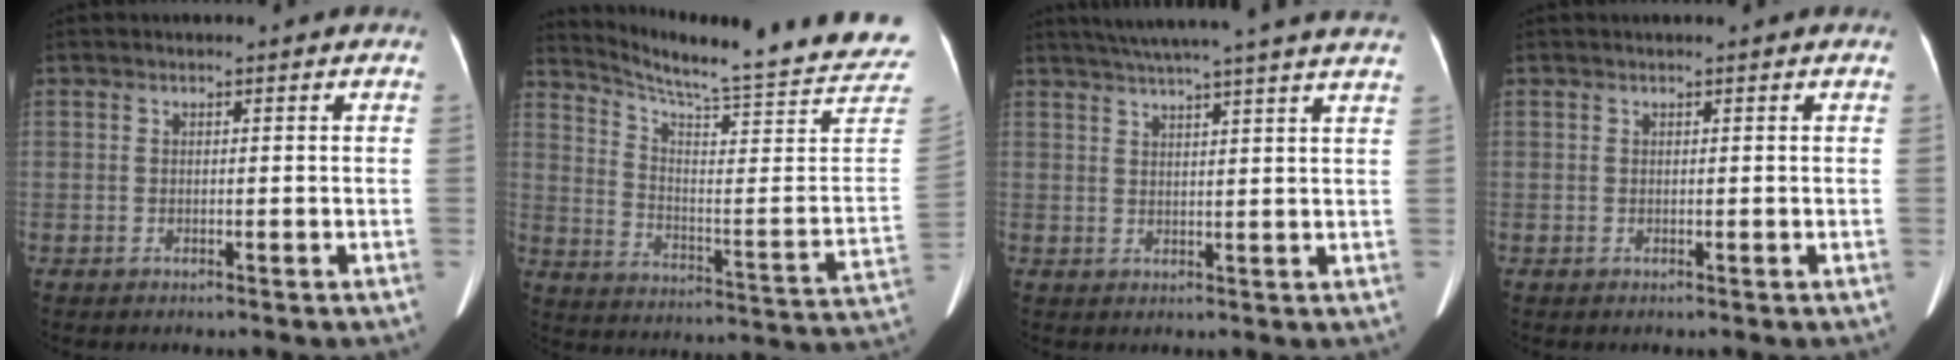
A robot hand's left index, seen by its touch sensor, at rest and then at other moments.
{"total": 24.8, "force": [22.6, -1.0, 10.2], "torque": [-0.168, -0.134, 0.289]}
{"total": 20.0, "force": [17.4, -0.6, 9.9], "torque": [-0.163, 0.009, 0.223]}
{"total": 1.0, "force": [0.9, -0.1, 0.4], "torque": [-0.006, 0.016, 0.016]}